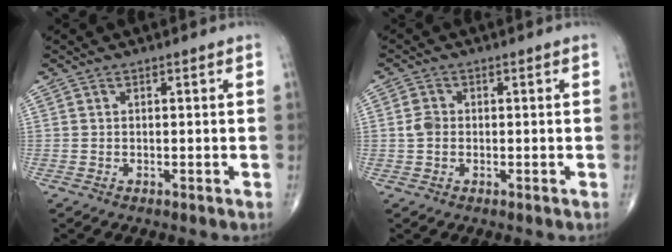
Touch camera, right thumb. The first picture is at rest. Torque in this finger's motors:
{"motor_torque": [-0.11, -0.14, 0.38, 0.24, -0.07]}